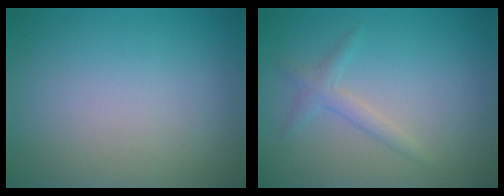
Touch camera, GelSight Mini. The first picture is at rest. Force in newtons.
{"total": 1.5, "press": 1.5, "slide": 0.1}